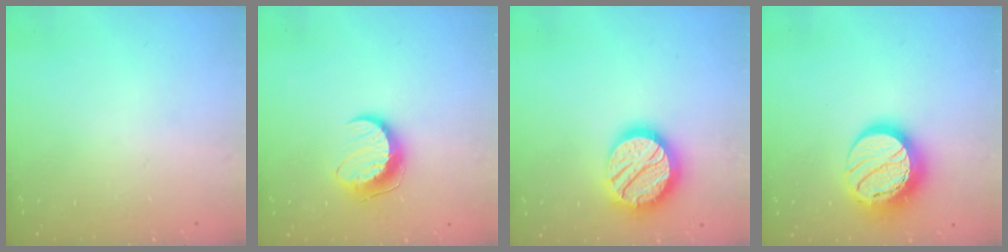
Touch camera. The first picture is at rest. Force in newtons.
{"total": 10.5, "press": 10.5, "slide": 0.4}
{"total": 19.0, "press": 18.9, "slide": 1.3}
{"total": 17.6, "press": 17.6, "slide": 1.2}